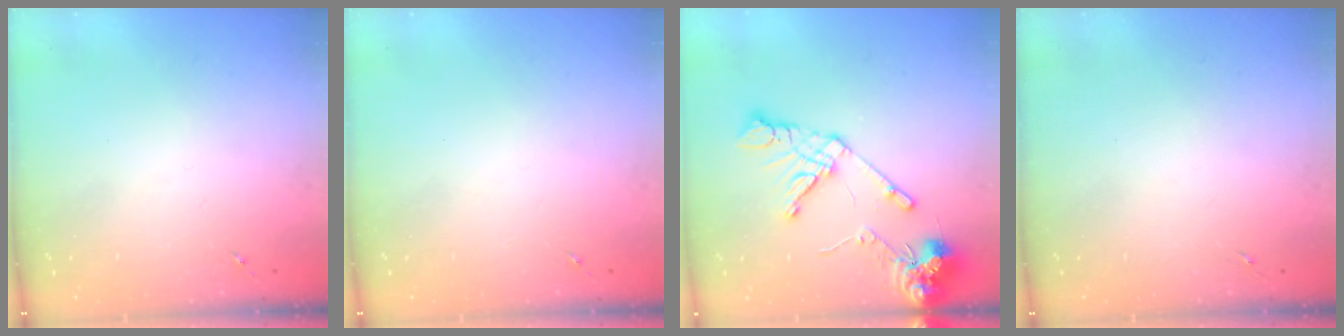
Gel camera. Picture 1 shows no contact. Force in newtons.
{"total": 0.0}
{"total": 15.5, "press": 15.3, "slide": 2.3}
{"total": 0.0}